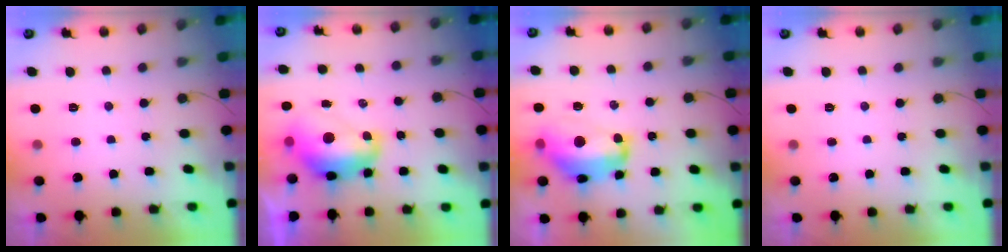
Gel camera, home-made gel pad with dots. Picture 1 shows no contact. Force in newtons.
{"total": 11.5, "press": 11.4, "slide": 1.2}
{"total": 14.8, "press": 14.8, "slide": 1.1}
{"total": 0.0}